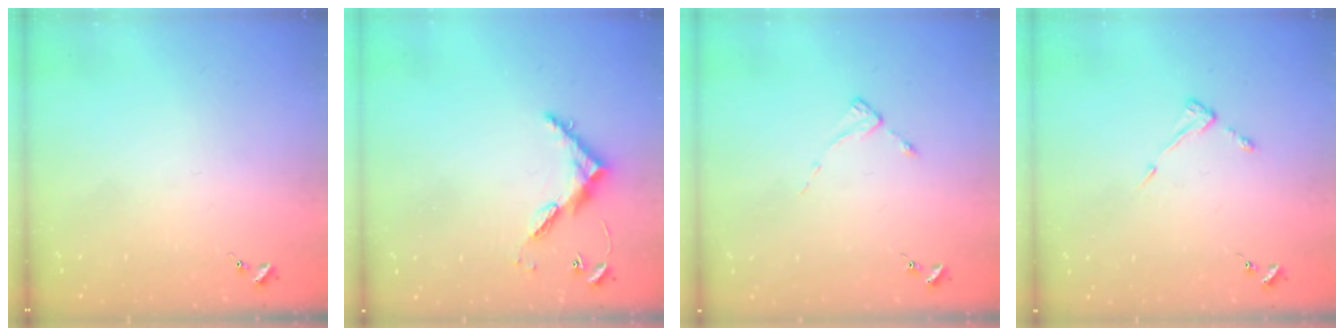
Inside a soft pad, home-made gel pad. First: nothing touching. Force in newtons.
{"total": 6.8, "press": 6.8, "slide": 0.5}
{"total": 1.9, "press": 1.8, "slide": 0.3}
{"total": 4.4, "press": 4.3, "slide": 0.7}